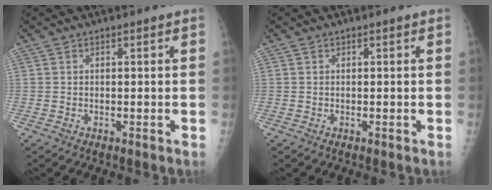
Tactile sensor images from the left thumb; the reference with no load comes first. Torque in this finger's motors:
{"motor_torque": [-0.16, -0.12, 0.04, -0.04, 0.00]}